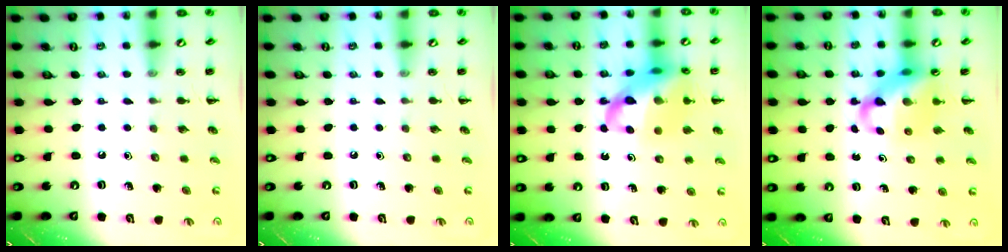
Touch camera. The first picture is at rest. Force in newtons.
{"total": 0.0}
{"total": 19.8, "press": 19.4, "slide": 3.9}
{"total": 11.1, "press": 10.7, "slide": 3.1}